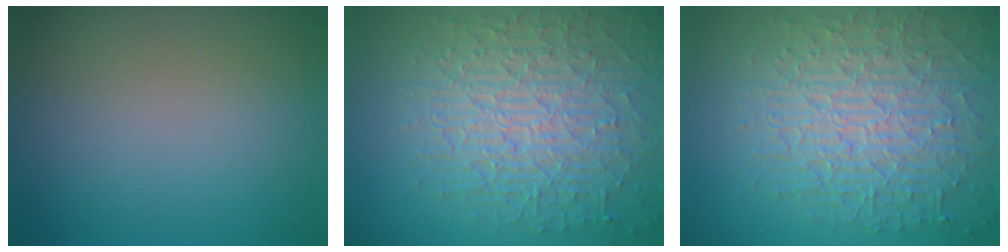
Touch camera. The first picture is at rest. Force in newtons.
{"total": 9.1, "press": 6.3, "slide": 6.6}
{"total": 9.1, "press": 6.3, "slide": 6.6}